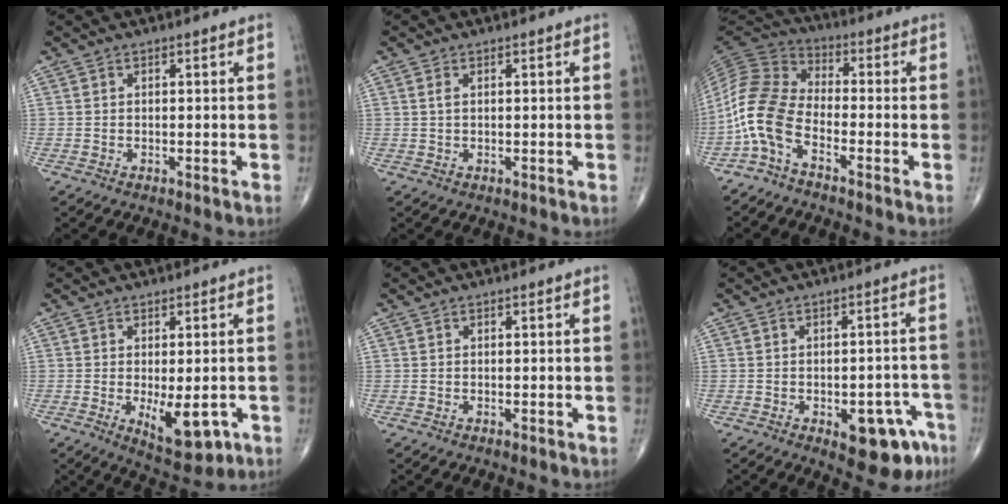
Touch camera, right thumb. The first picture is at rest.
{"total": 1.2, "force": [0.4, 0.6, 0.9], "torque": [-0.023, 0.004, 0.009]}
{"total": 10.5, "force": [-4.6, 5.3, 7.8], "torque": [-0.172, 0.049, -0.109]}
{"total": 8.1, "force": [-2.0, 3.4, 7.1], "torque": [-0.091, -0.017, -0.018]}
{"total": 0.0}
{"total": 10.1, "force": [-5.0, 4.8, 7.4], "torque": [-0.059, 0.031, -0.055]}